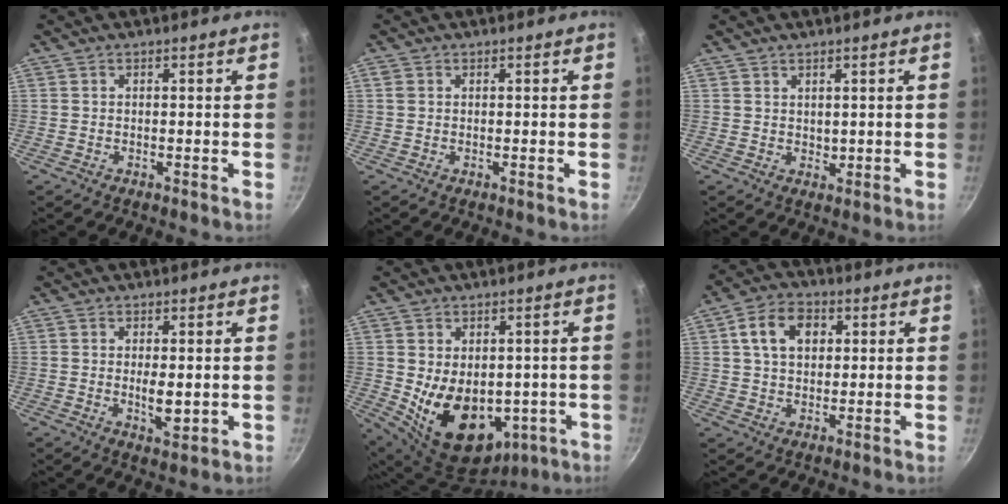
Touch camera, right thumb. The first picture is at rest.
{"total": 1.1, "force": [0.4, 0.9, 0.5], "torque": [-0.009, 0.002, 0.005]}
{"total": 1.7, "force": [1.3, 0.9, 0.4], "torque": [0.001, -0.005, 0.028]}
{"total": 4.5, "force": [-0.1, 1.9, 4.1], "torque": [-0.069, -0.010, 0.001]}
{"total": 16.4, "force": [-1.9, 11.4, 11.6], "torque": [-0.163, -0.016, 0.004]}
{"total": 9.0, "force": [2.5, 6.5, 5.7], "torque": [-0.080, 0.008, 0.036]}